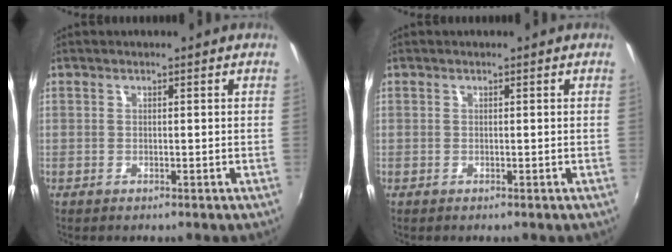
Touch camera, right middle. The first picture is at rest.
{"total": 0.0}